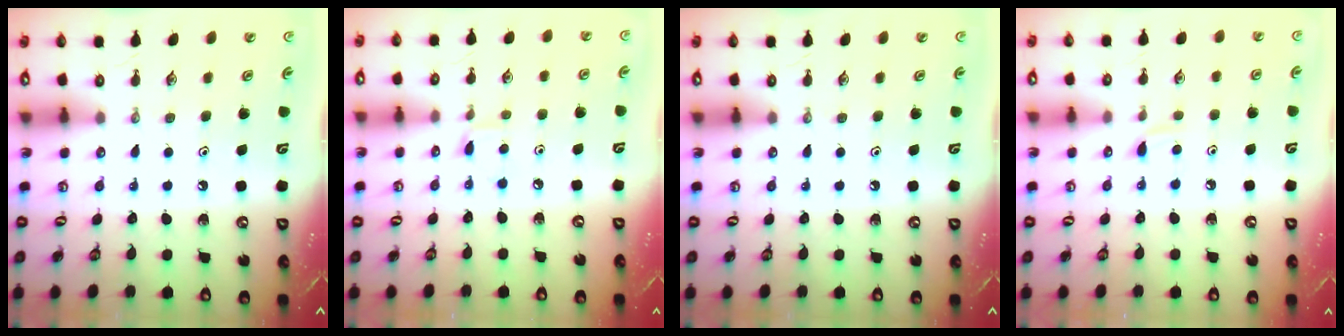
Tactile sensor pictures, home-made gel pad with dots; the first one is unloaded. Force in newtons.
{"total": 4.9, "press": 4.8, "slide": 0.5}
{"total": 0.0}
{"total": 4.4, "press": 4.3, "slide": 0.5}